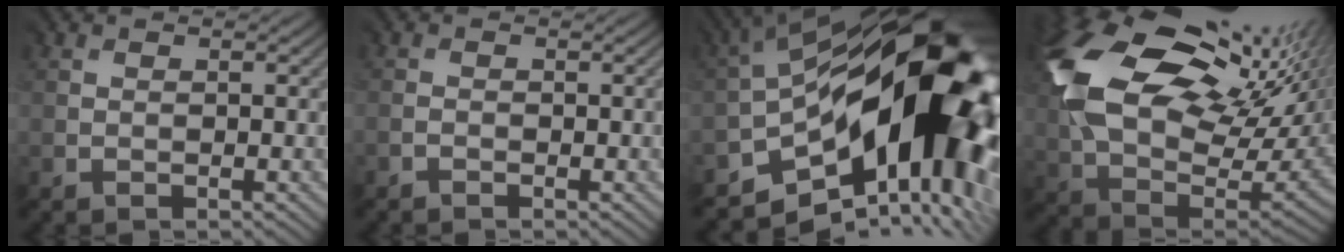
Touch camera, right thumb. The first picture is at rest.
{"total": 0.9, "force": [-0.8, -0.3, -0.4], "torque": [0.002, 0.001, -0.016]}
{"total": 18.4, "force": [-4.0, 9.3, 15.4], "torque": [-0.232, -0.014, -0.065]}
{"total": 18.9, "force": [7.4, 10.9, 13.6], "torque": [-0.328, 0.005, 0.146]}